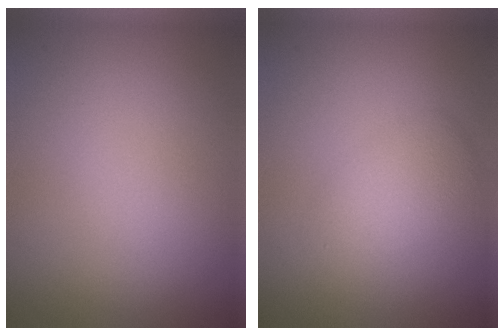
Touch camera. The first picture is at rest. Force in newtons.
{"total": 2.5, "press": 2.5, "slide": 0.1}